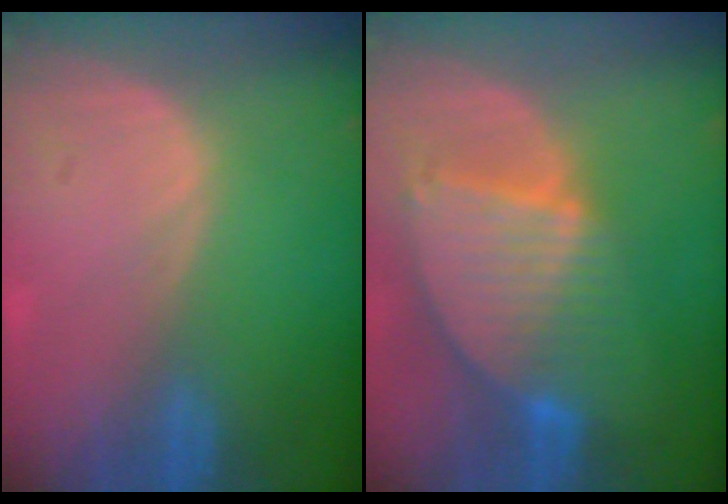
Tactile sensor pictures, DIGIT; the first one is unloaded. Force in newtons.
{"total": 9.1, "press": 7.8, "slide": 4.7}